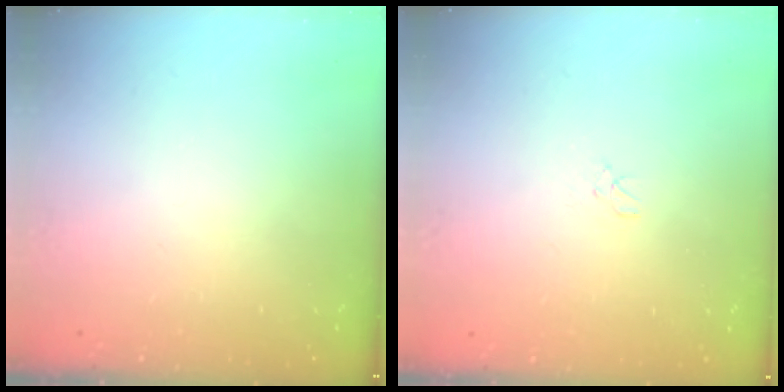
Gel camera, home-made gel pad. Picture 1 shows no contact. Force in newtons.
{"total": 3.4, "press": 3.4, "slide": 0.2}